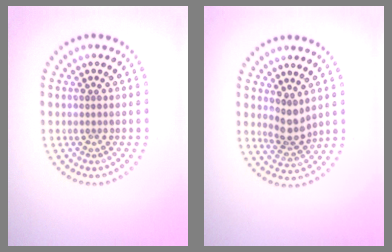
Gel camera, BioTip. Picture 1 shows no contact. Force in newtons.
{"total": 2.5, "press": 1.9, "slide": 1.7}